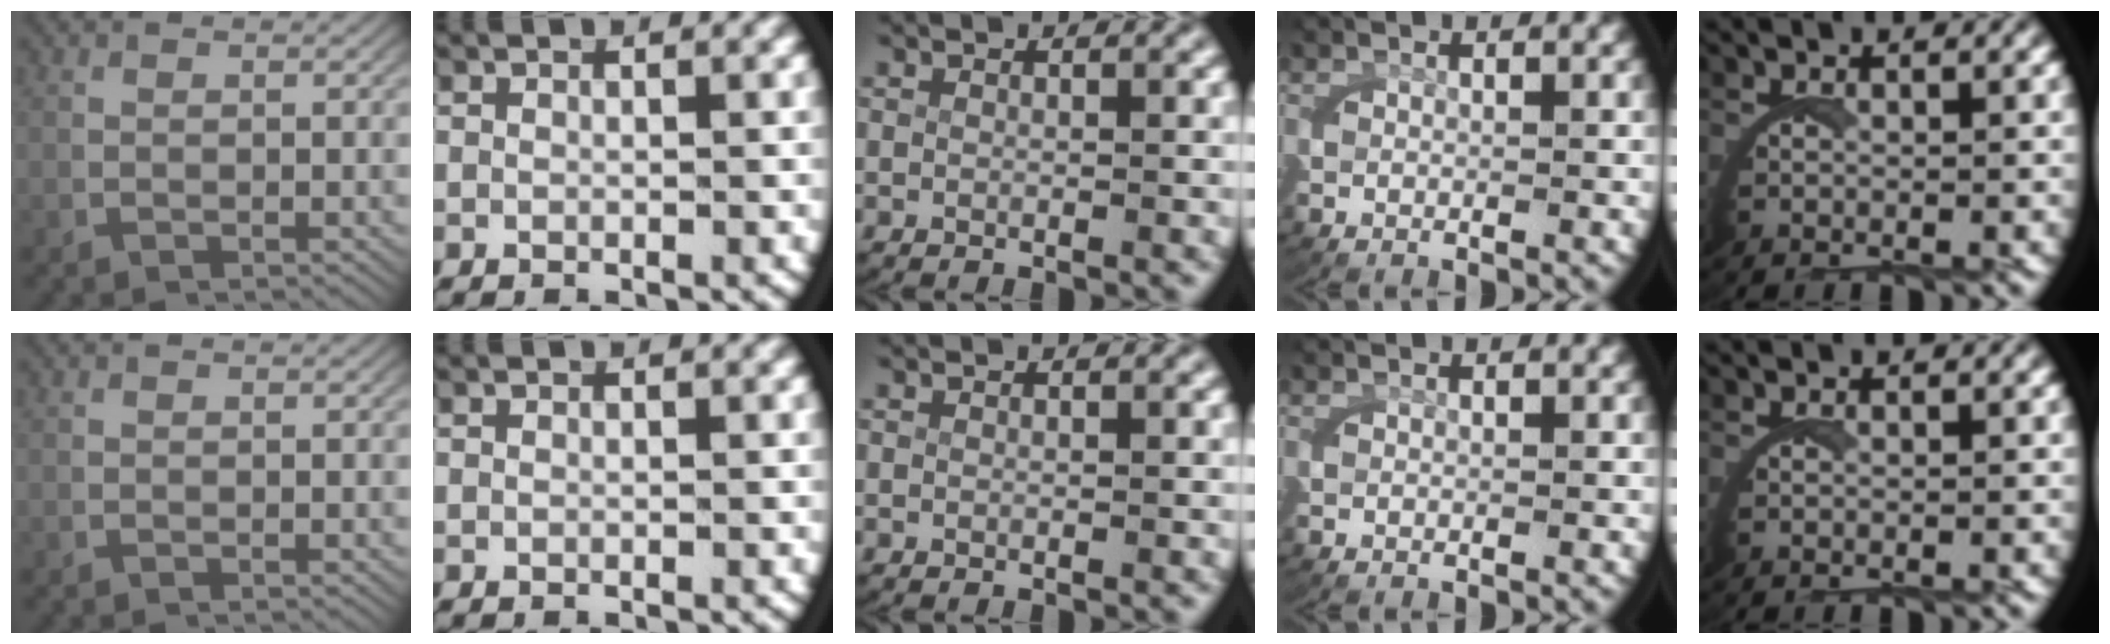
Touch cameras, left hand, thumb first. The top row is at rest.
{"thumb": {"total": 0.7, "force": [0.2, -0.6, -0.2], "torque": [0.007, -0.004, 0.009]}}